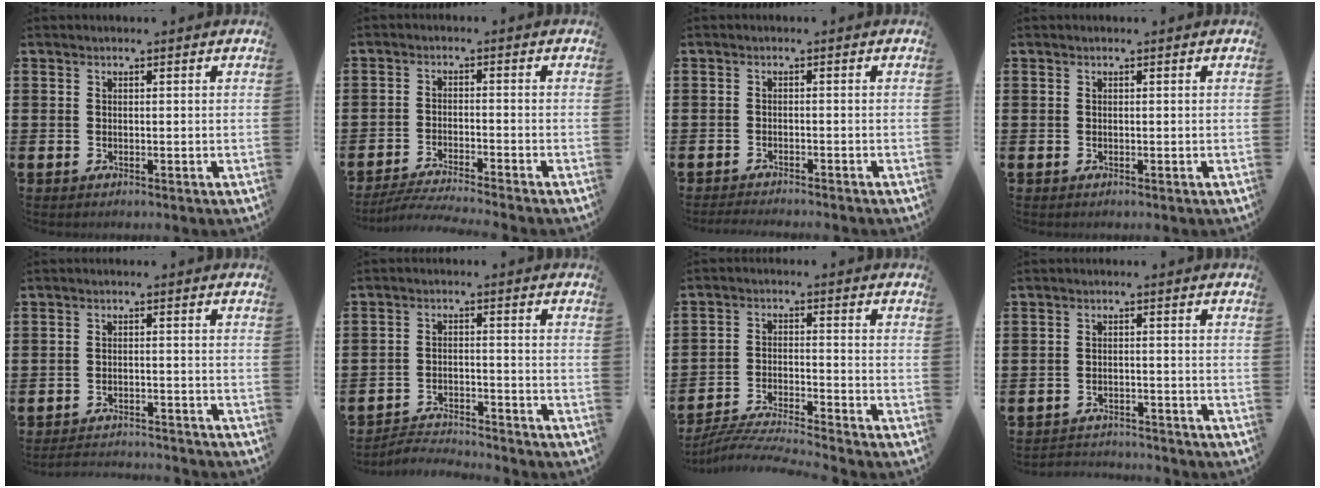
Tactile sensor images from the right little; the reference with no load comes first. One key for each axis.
{"total": 3.1, "fx": -2.9, "fy": -0.3, "fz": 1.2, "tx": -0.017, "ty": -0.002, "tz": -0.055}
{"total": 1.3, "fx": -1.3, "fy": -0.1, "fz": 0.2, "tx": -0.003, "ty": 0.000, "tz": -0.025}
{"total": 0.0}
{"total": 2.5, "fx": -2.5, "fy": 0.0, "fz": 0.1, "tx": -0.005, "ty": 0.002, "tz": -0.053}
{"total": 3.1, "fx": -3.1, "fy": 0.1, "fz": 0.0, "tx": -0.005, "ty": 0.003, "tz": -0.067}
{"total": 5.0, "fx": -4.8, "fy": -0.4, "fz": 1.3, "tx": -0.025, "ty": -0.013, "tz": -0.096}
{"total": 2.3, "fx": -2.3, "fy": 0.1, "fz": -0.3, "tx": -0.002, "ty": 0.003, "tz": -0.051}